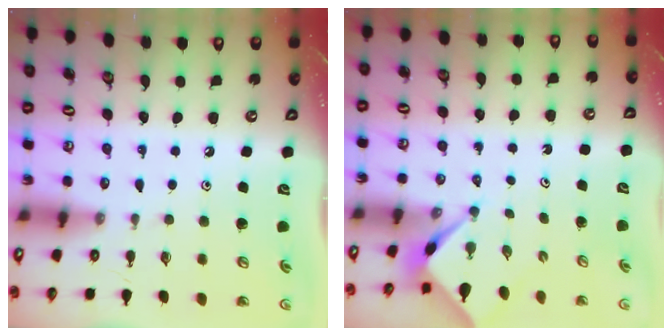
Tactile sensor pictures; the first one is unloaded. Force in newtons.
{"total": 2.2, "press": 2.2, "slide": 0.3}